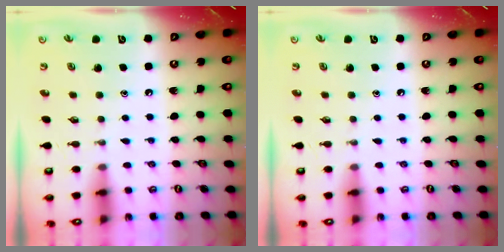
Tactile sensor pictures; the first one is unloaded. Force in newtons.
{"total": 0.0}